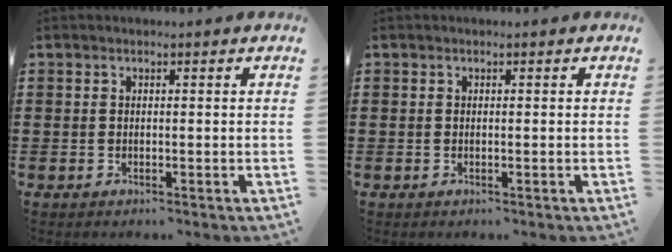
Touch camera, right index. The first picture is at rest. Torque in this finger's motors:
{"motor_torque": [0.05, 0.05, 0.00, 0.00]}